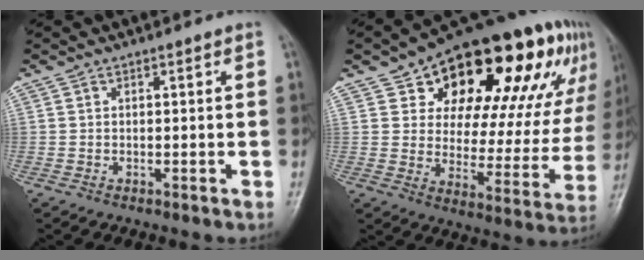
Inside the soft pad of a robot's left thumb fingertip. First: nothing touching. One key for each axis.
{"total": 29.8, "fx": 15.0, "fy": 15.1, "fz": 20.8, "tx": -0.249, "ty": 0.001, "tz": 0.219}